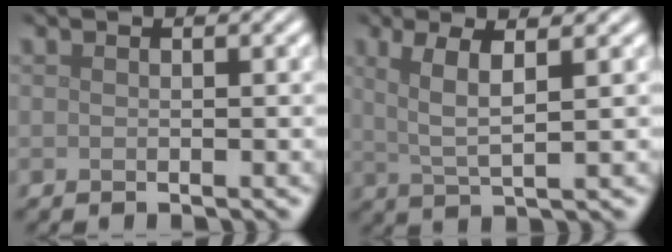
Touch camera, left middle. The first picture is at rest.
{"total": 3.9, "force": [1.4, 0.8, 3.5], "torque": [-0.072, 0.000, 0.029]}